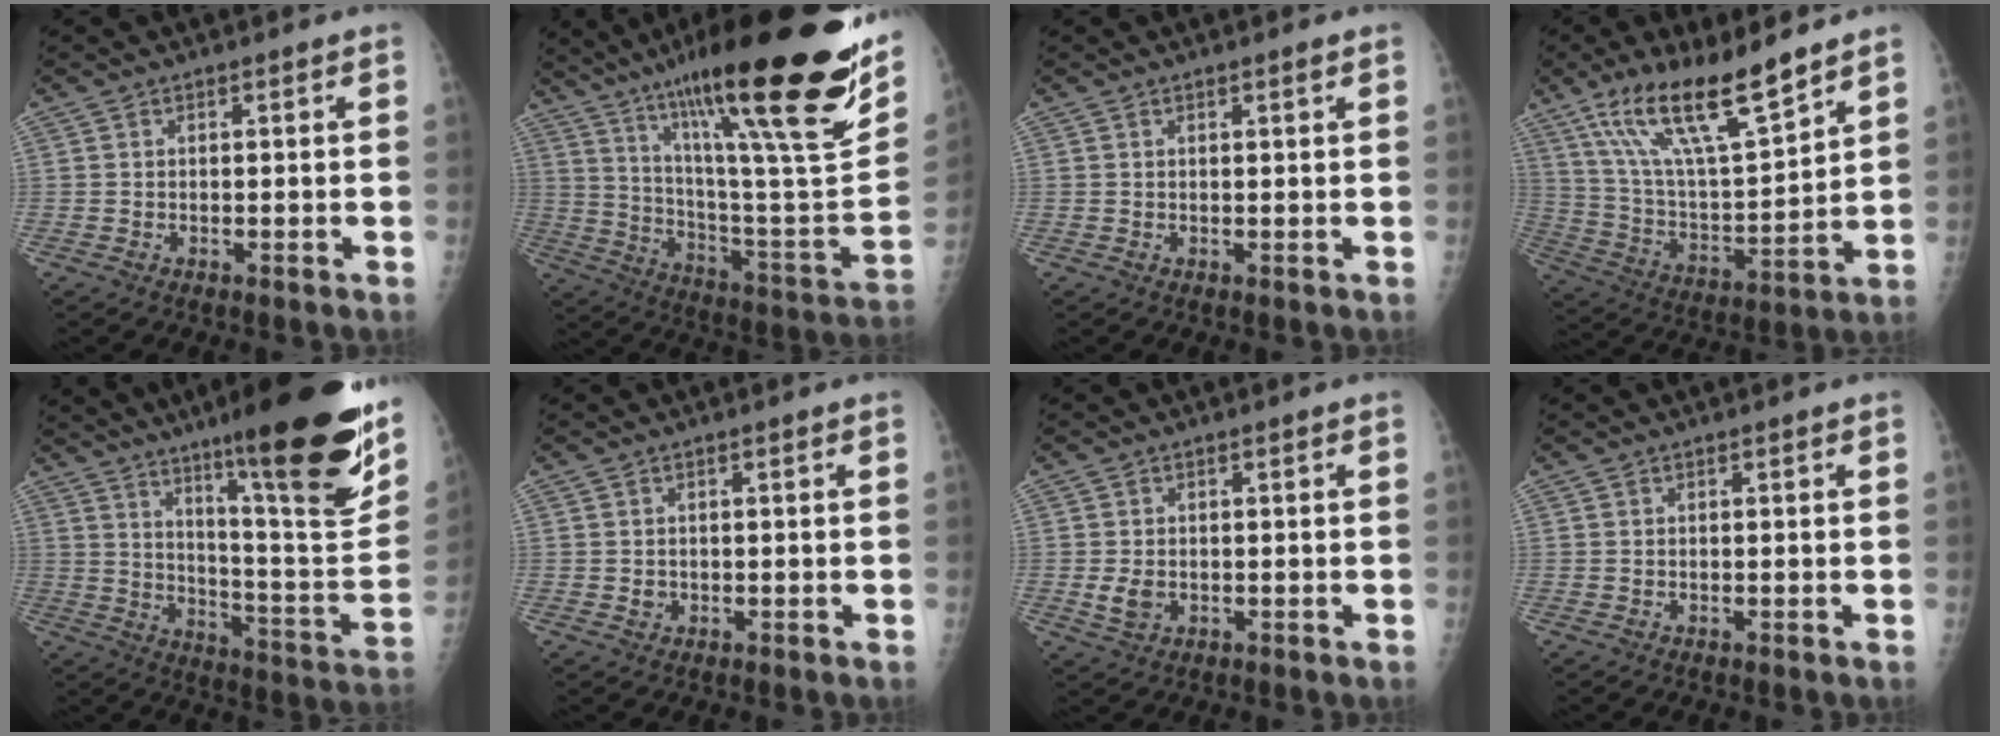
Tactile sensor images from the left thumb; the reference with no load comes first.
{"total": 35.9, "force": [21.6, 6.2, 28.0], "torque": [-0.372, -0.050, 0.345]}
{"total": 0.7, "force": [0.5, 0.0, 0.5], "torque": [-0.007, -0.002, 0.008]}
{"total": 18.7, "force": [12.8, 4.4, 12.9], "torque": [-0.213, -0.060, 0.245]}
{"total": 26.9, "force": [16.2, 3.8, 21.1], "torque": [-0.287, -0.079, 0.250]}
{"total": 1.1, "force": [0.0, 1.0, 0.4], "torque": [-0.005, 0.001, 0.003]}
{"total": 3.1, "force": [-0.4, 2.2, 2.1], "torque": [-0.039, -0.004, -0.002]}
{"total": 0.0}